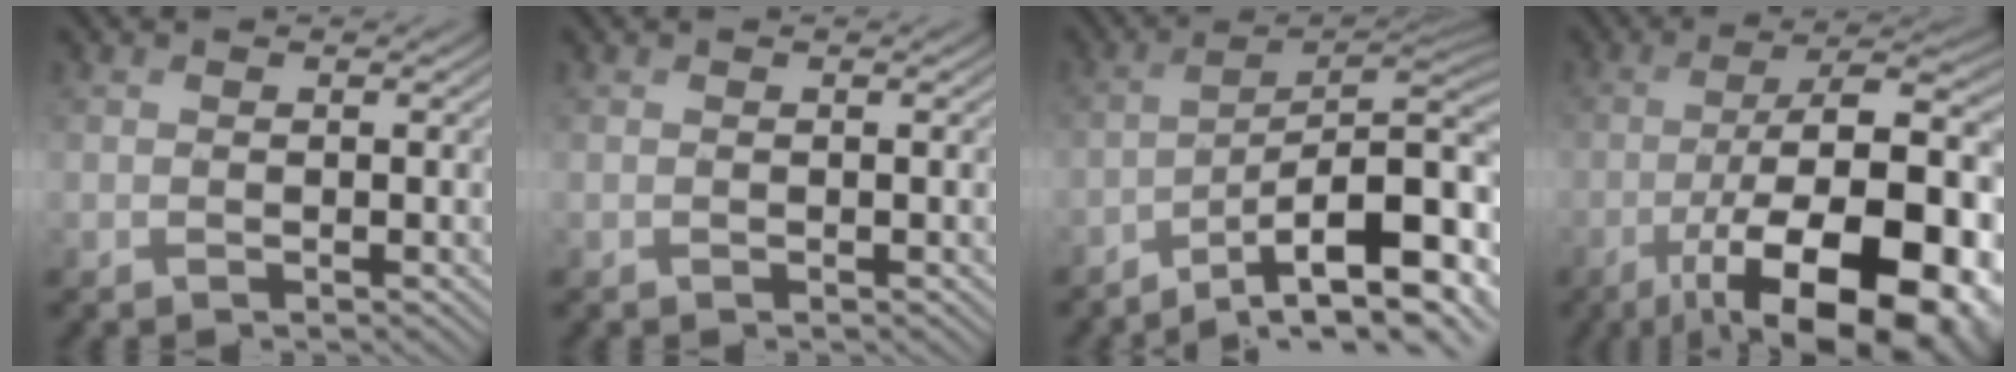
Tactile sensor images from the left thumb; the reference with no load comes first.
{"total": 0.0}
{"total": 13.1, "force": [-7.4, 3.7, 10.1], "torque": [-0.159, -0.002, -0.109]}
{"total": 19.5, "force": [-8.6, 6.8, 16.1], "torque": [-0.245, -0.009, -0.132]}